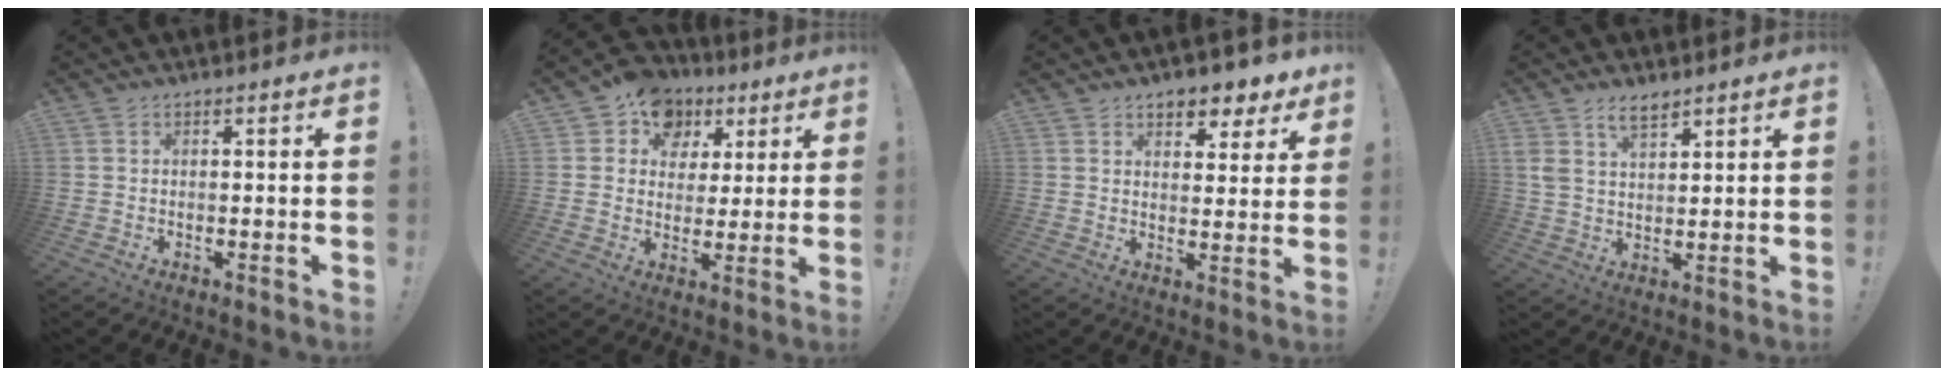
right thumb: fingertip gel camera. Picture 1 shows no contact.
{"total": 10.4, "force": [4.7, 8.9, 2.9], "torque": [-0.040, -0.023, 0.092]}
{"total": 7.1, "force": [5.3, 3.8, 2.9], "torque": [-0.029, -0.037, 0.095]}
{"total": 6.3, "force": [4.8, 2.7, 3.1], "torque": [-0.057, -0.019, 0.090]}